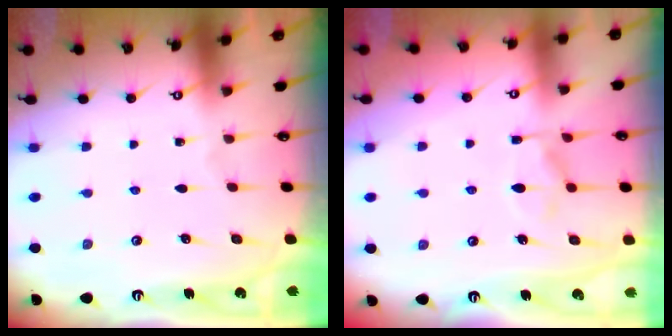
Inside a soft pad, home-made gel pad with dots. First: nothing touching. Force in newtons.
{"total": 2.0, "press": 1.5, "slide": 1.3}